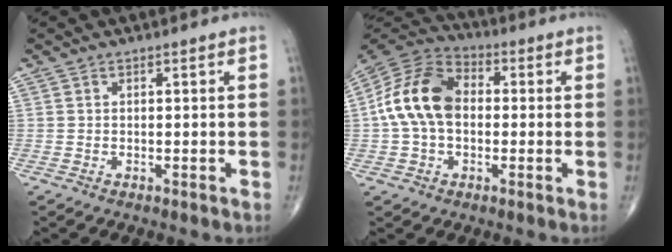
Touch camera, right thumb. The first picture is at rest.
{"total": 14.0, "force": [0.2, 9.6, 10.2], "torque": [-0.190, 0.035, -0.008]}